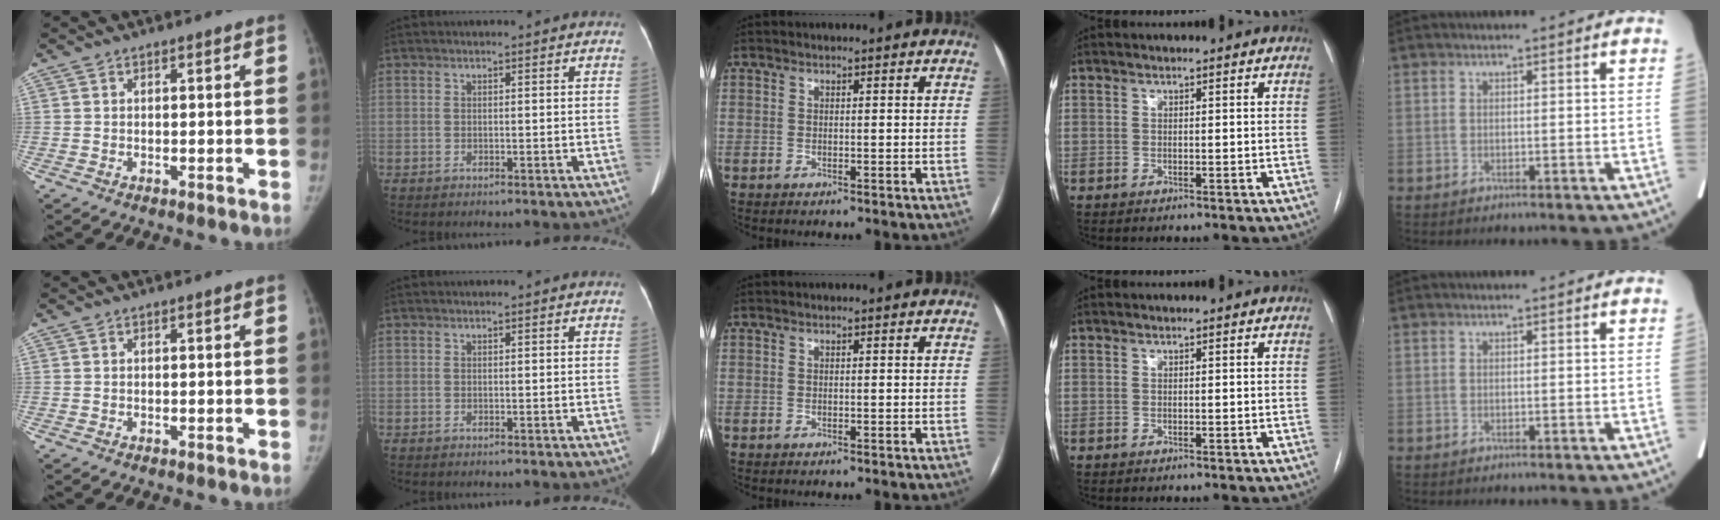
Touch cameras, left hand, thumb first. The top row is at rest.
{}